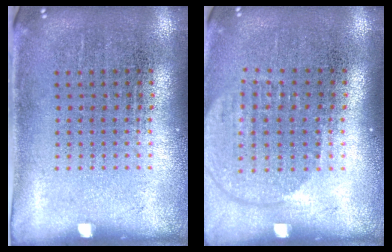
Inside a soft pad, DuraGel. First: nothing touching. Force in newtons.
{"total": 1.8, "press": 1.5, "slide": 0.9}